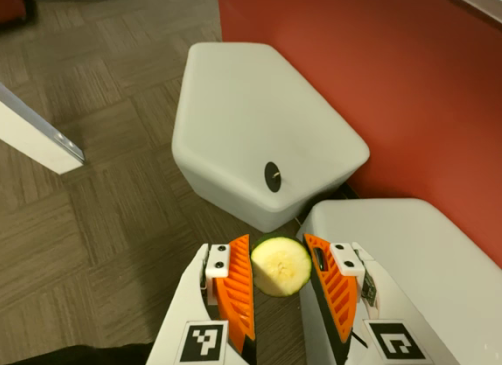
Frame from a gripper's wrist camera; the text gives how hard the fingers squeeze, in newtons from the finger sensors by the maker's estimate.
{"total": 11.6, "left": 12.2, "right": 11.1}